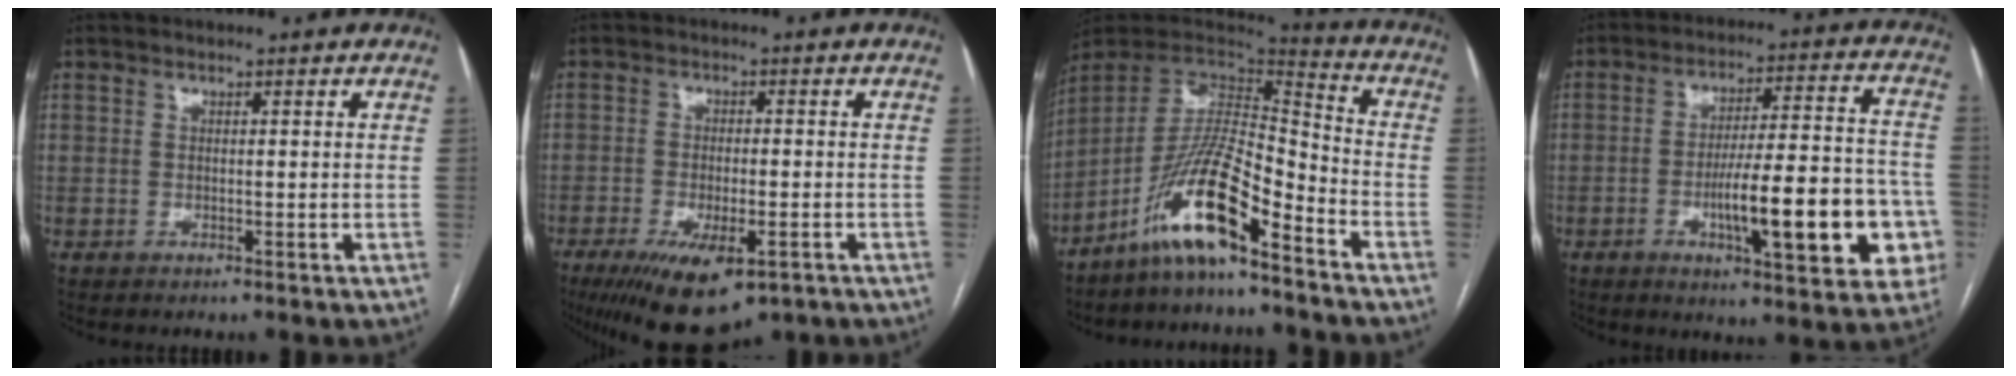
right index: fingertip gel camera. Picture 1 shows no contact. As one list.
[{"total": 11.4, "force": [-6.5, 4.0, 8.4], "torque": [-0.144, -0.020, -0.097]}, {"total": 13.8, "force": [-9.2, 2.3, 10.1], "torque": [-0.191, 0.011, -0.168]}, {"total": 18.3, "force": [-5.4, 3.7, 17.1], "torque": [-0.204, 0.025, -0.064]}]